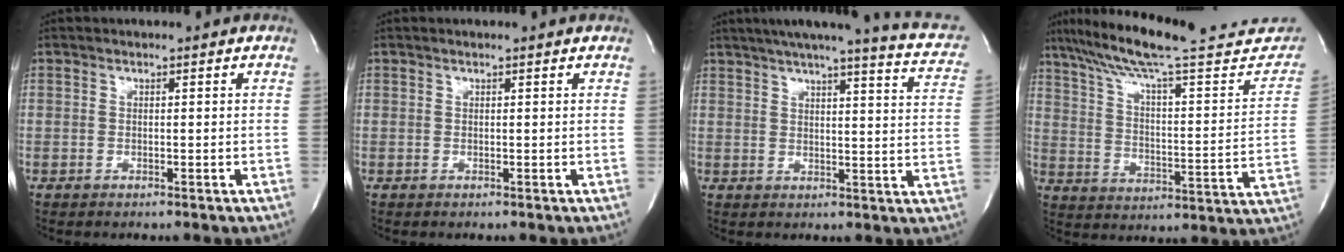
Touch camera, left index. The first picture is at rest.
{"total": 1.2, "force": [1.1, -0.1, 0.5], "torque": [-0.011, 0.008, 0.016]}
{"total": 18.9, "force": [15.6, 1.7, 10.6], "torque": [-0.145, -0.010, 0.176]}
{"total": 28.9, "force": [24.7, 4.2, 14.3], "torque": [-0.222, -0.017, 0.331]}